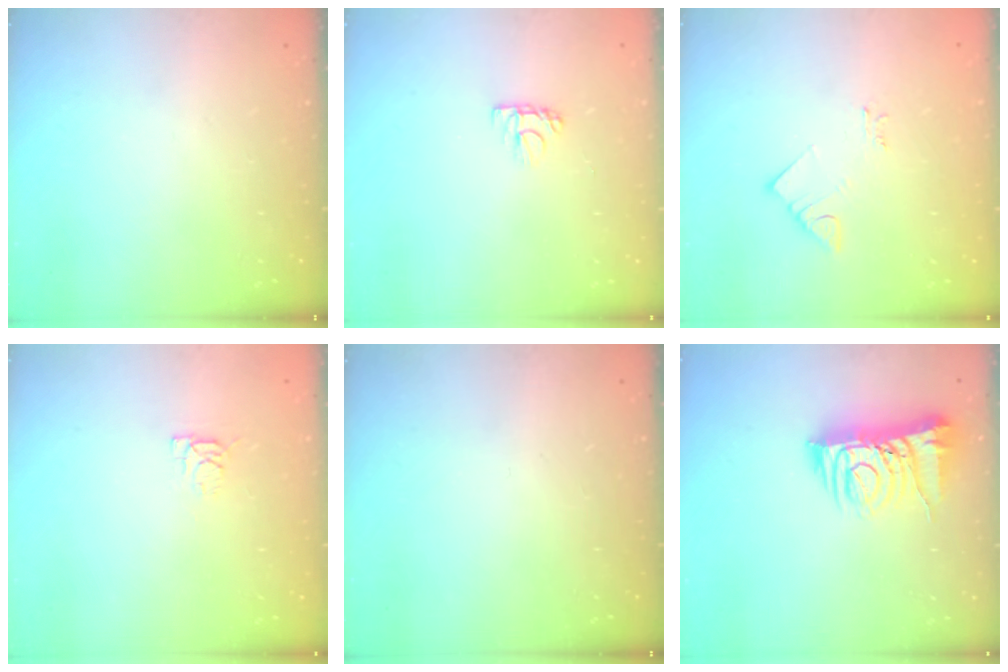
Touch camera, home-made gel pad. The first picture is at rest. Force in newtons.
{"total": 4.9, "press": 4.9, "slide": 0.3}
{"total": 3.3, "press": 3.3, "slide": 0.1}
{"total": 4.9, "press": 4.8, "slide": 0.6}
{"total": 0.0}
{"total": 9.9, "press": 9.8, "slide": 1.4}